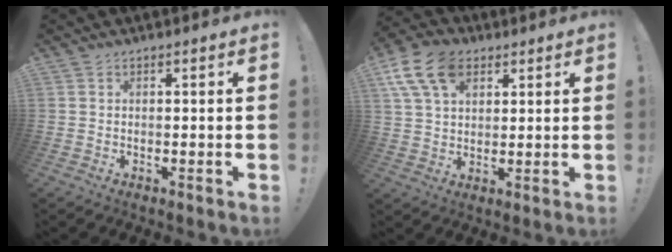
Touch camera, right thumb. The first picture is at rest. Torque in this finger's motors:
{"motor_torque": [0.73, 0.73, 0.18, 0.09, 0.11]}